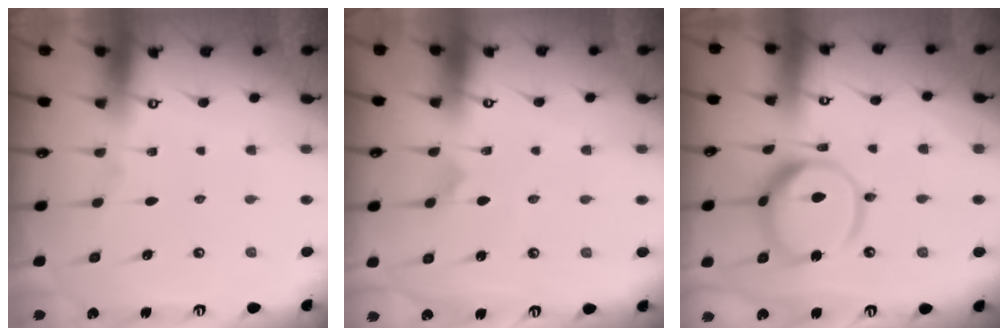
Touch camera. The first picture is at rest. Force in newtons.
{"total": 1.9, "press": 1.9, "slide": 0.1}
{"total": 14.7, "press": 14.6, "slide": 1.4}